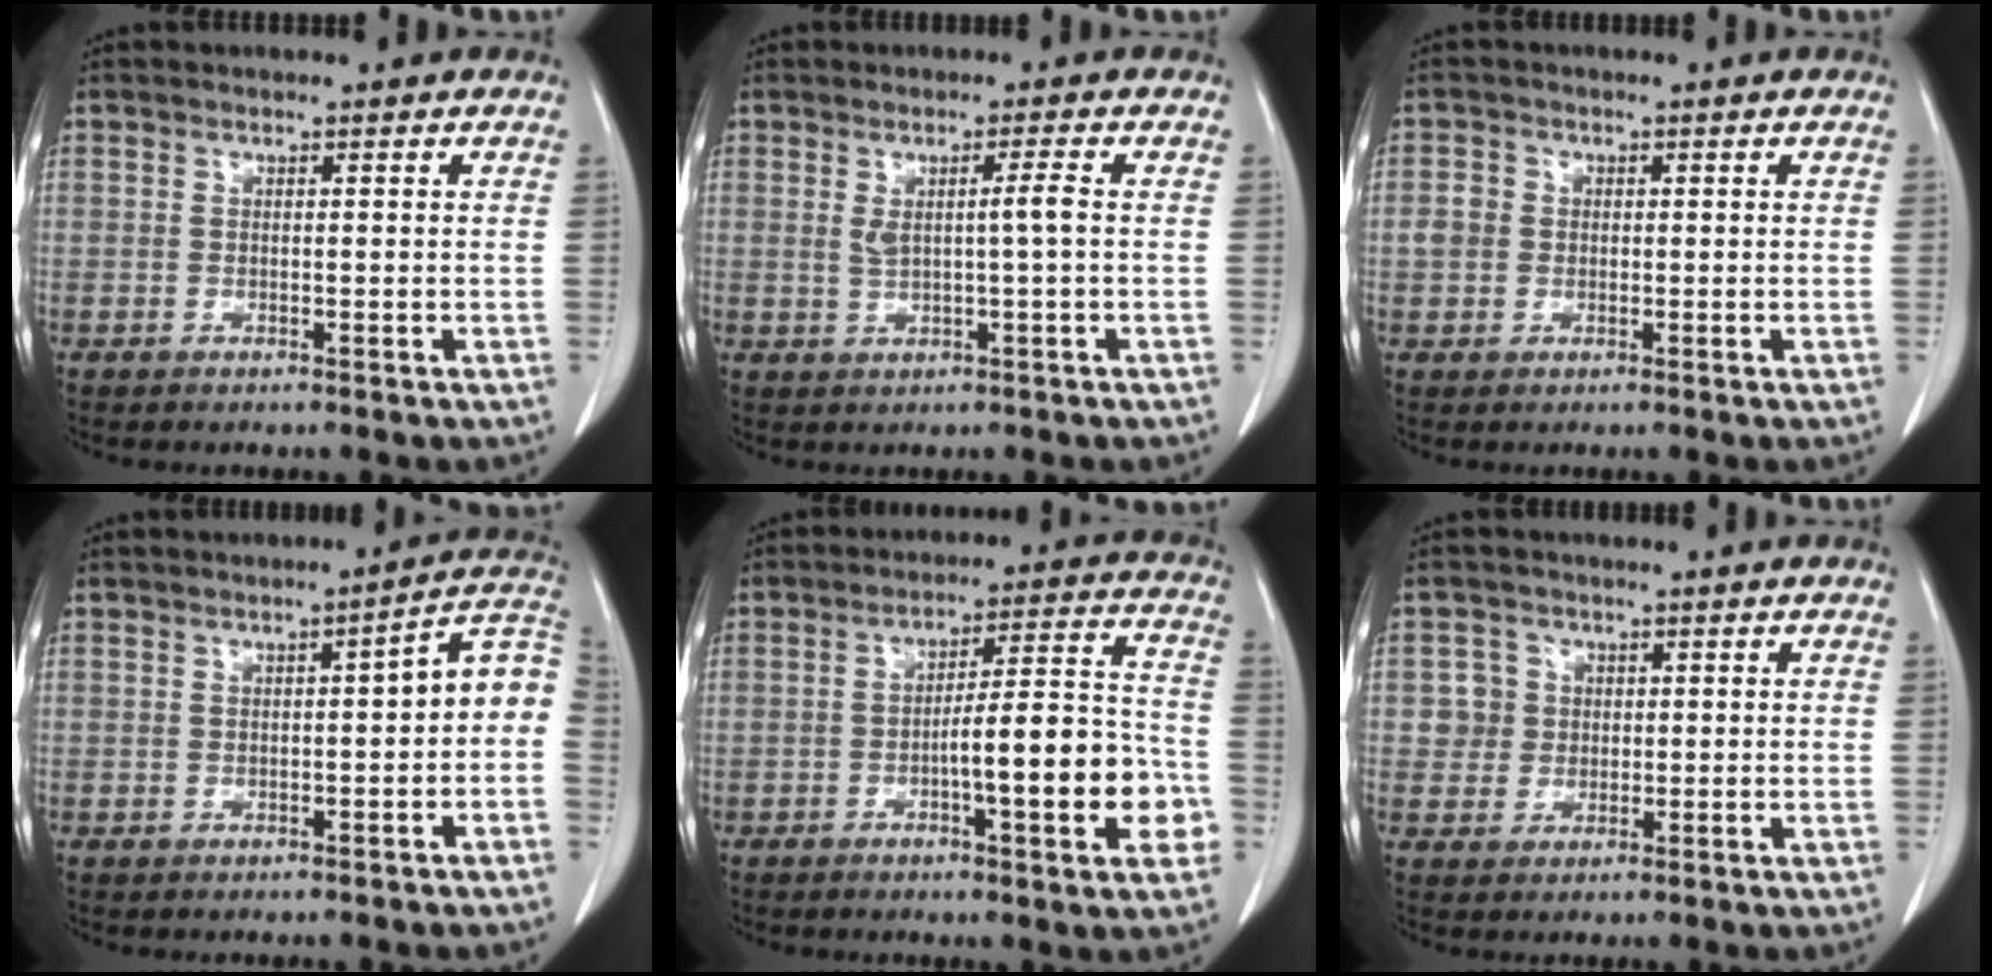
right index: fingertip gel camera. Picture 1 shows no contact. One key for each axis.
{"total": 3.3, "fx": 0.4, "fy": -0.2, "fz": 3.2, "tx": -0.058, "ty": -0.001, "tz": 0.011}
{"total": 2.6, "fx": 0.0, "fy": 2.4, "fz": 1.1, "tx": -0.021, "ty": 0.011, "tz": 0.000}
{"total": 6.6, "fx": -0.6, "fy": 1.3, "fz": 6.4, "tx": -0.076, "ty": 0.027, "tz": -0.013}
{"total": 13.6, "fx": -4.0, "fy": 2.2, "fz": 12.8, "tx": -0.173, "ty": 0.022, "tz": -0.055}
{"total": 3.5, "fx": 0.6, "fy": 3.4, "fz": 0.2, "tx": 0.007, "ty": 0.008, "tz": 0.010}